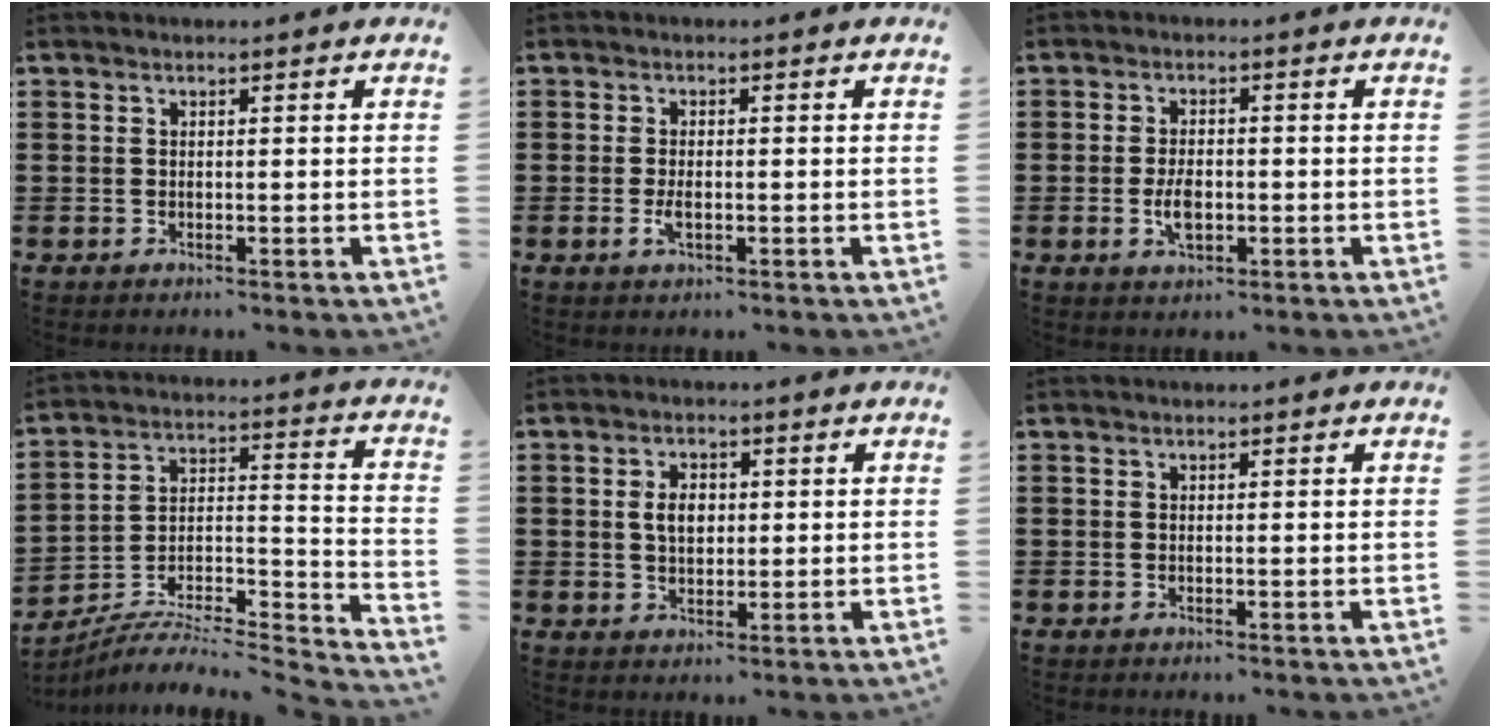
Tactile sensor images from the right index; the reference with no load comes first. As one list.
[{"total": 2.2, "force": [-0.5, 0.7, 2.0], "torque": [-0.044, -0.004, -0.012]}, {"total": 4.1, "force": [-0.9, 2.0, 3.5], "torque": [-0.076, -0.002, -0.020]}, {"total": 5.4, "force": [-4.8, 1.4, 2.1], "torque": [-0.036, -0.006, -0.099]}, {"total": 3.7, "force": [0.4, 2.4, 2.8], "torque": [-0.051, 0.007, 0.003]}, {"total": 0.0}]